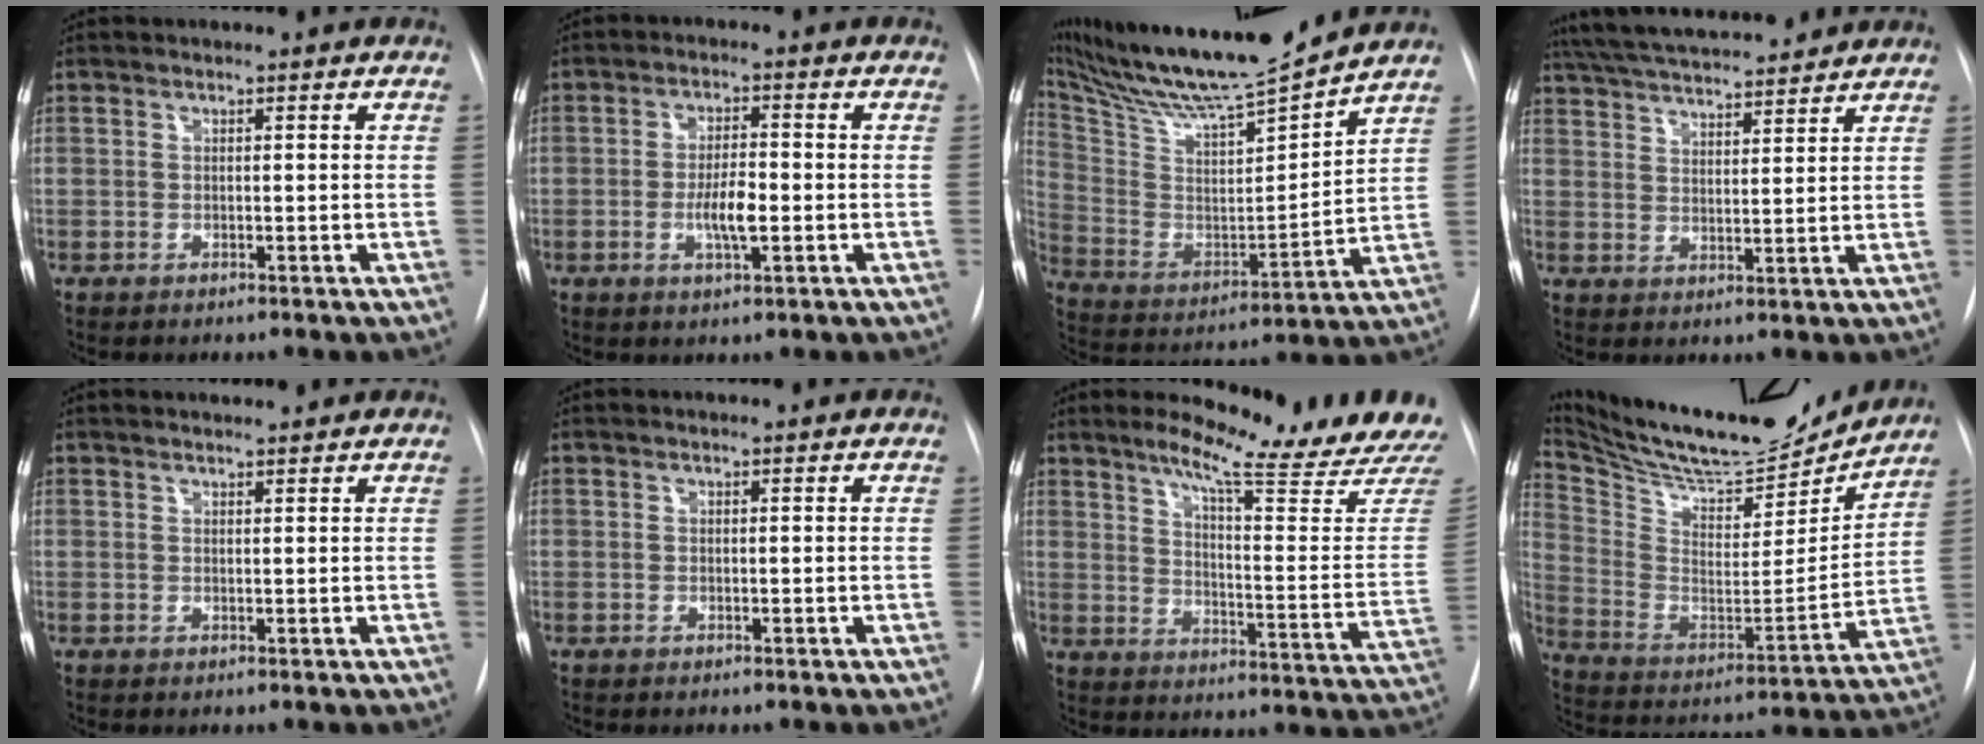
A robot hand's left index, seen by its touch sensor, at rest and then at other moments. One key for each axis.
{"total": 5.0, "fx": -1.1, "fy": 1.2, "fz": 4.7, "tx": -0.087, "ty": -0.001, "tz": -0.017}
{"total": 20.6, "fx": 18.7, "fy": 0.3, "fz": 8.7, "tx": -0.162, "ty": -0.021, "tz": 0.315}
{"total": 16.1, "fx": 14.5, "fy": 2.3, "fz": 6.5, "tx": -0.118, "ty": 0.036, "tz": 0.225}
{"total": 2.8, "fx": 2.7, "fy": 0.1, "fz": 0.8, "tx": -0.011, "ty": 0.020, "tz": 0.041}
{"total": 0.0}
{"total": 18.8, "fx": 17.1, "fy": -1.5, "fz": 7.7, "tx": -0.117, "ty": -0.109, "tz": 0.216}
{"total": 24.8, "fx": 22.3, "fy": 5.2, "fz": 9.5, "tx": -0.177, "ty": -0.025, "tz": 0.344}